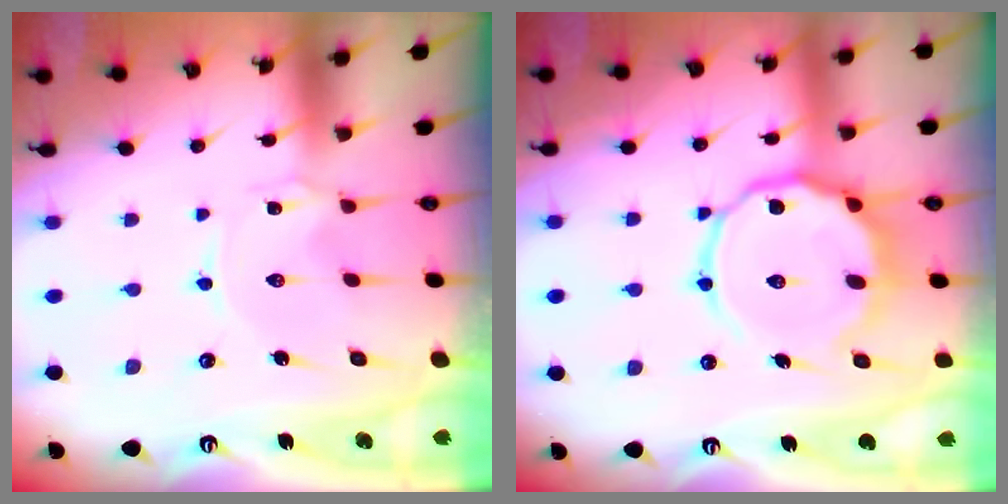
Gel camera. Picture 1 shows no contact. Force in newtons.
{"total": 13.7, "press": 13.6, "slide": 1.2}